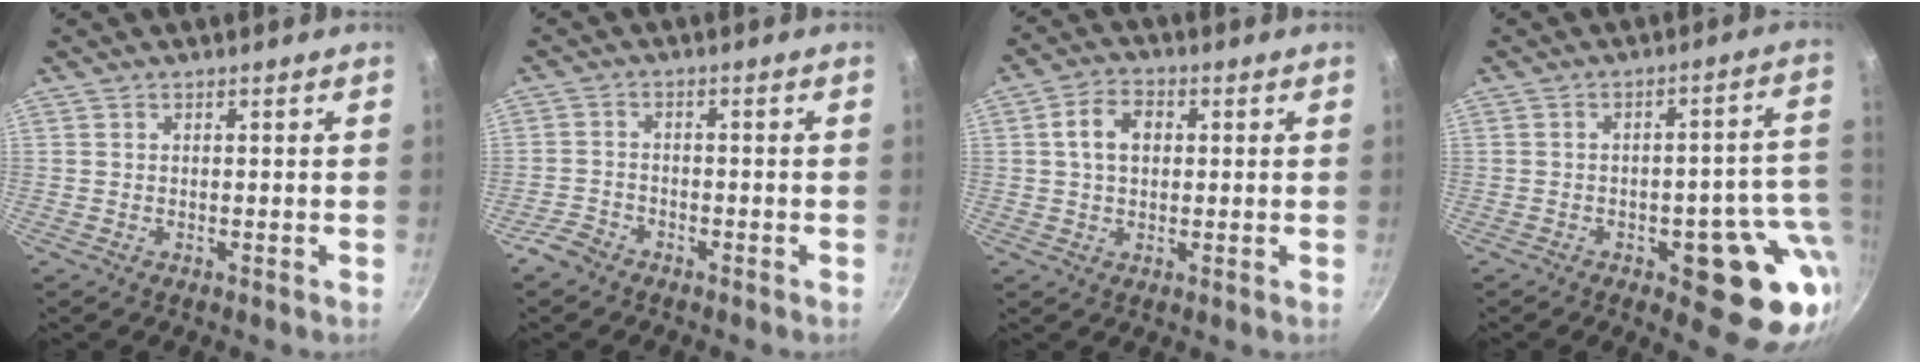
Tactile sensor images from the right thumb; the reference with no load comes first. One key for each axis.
{"total": 3.6, "fx": -2.8, "fy": 2.0, "fz": 1.1, "tx": -0.024, "ty": 0.028, "tz": -0.055}
{"total": 6.5, "fx": 1.1, "fy": 4.6, "fz": 4.4, "tx": -0.065, "ty": 0.011, "tz": 0.012}
{"total": 16.4, "fx": -4.2, "fy": 7.2, "fz": 14.1, "tx": -0.109, "ty": 0.021, "tz": -0.049}